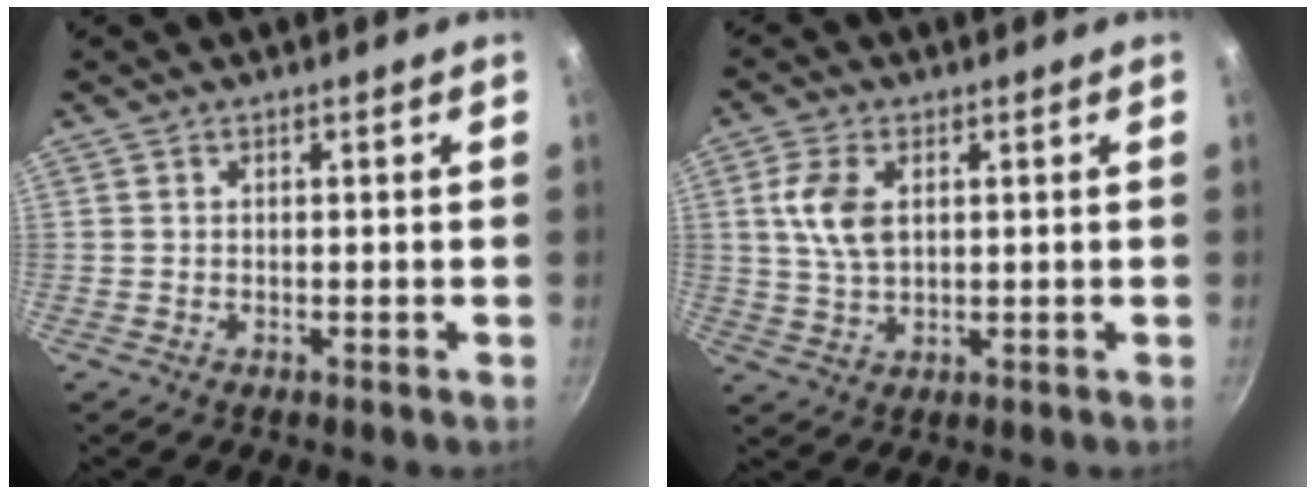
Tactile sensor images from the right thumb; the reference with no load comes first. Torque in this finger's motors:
{"motor_torque": [0.01, 0.44, 0.80, 0.06, 0.04]}